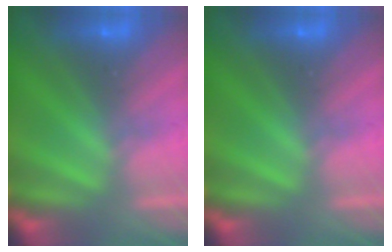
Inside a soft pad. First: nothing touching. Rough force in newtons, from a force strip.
{"total": 0.0}